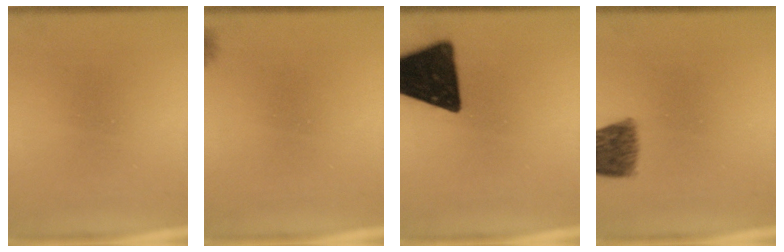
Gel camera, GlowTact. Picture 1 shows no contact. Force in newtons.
{"total": 1.6}
{"total": 18.5}
{"total": 8.1}